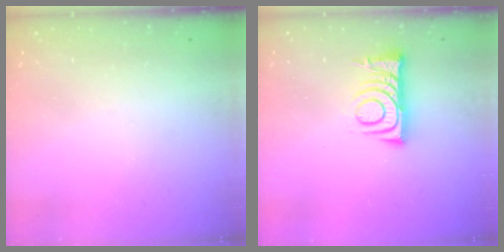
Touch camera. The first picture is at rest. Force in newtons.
{"total": 7.5, "press": 7.5, "slide": 0.6}